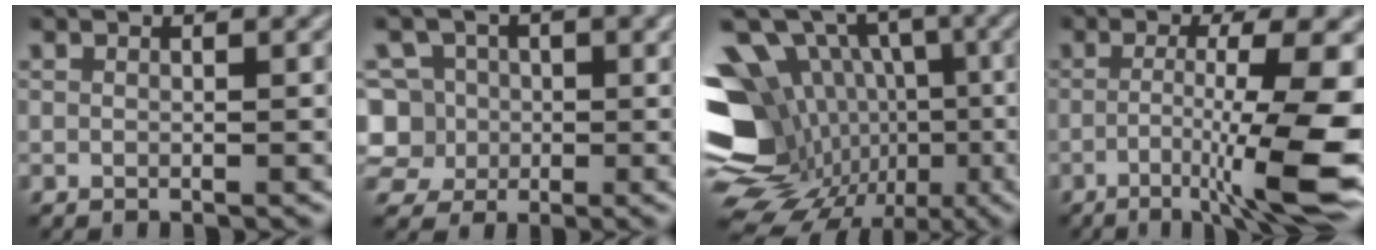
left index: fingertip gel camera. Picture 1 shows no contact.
{"total": 7.0, "force": [0.1, 6.5, 2.6], "torque": [-0.050, 0.041, -0.025]}
{"total": 14.9, "force": [-3.9, 12.1, 7.7], "torque": [-0.157, 0.019, -0.063]}
{"total": 11.1, "force": [-3.3, 2.1, 10.5], "torque": [-0.159, -0.006, -0.045]}